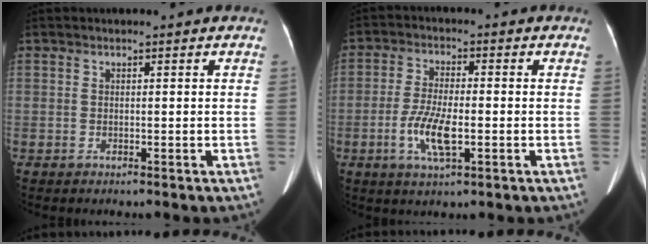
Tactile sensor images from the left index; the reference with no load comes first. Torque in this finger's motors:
{"motor_torque": [0.30, 0.28, 0.19, 0.11]}